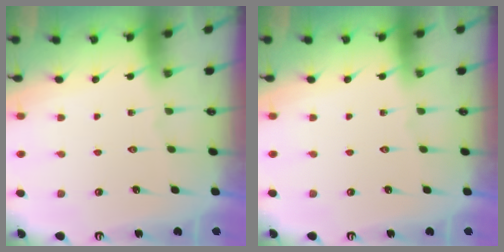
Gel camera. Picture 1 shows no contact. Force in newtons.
{"total": 0.0}